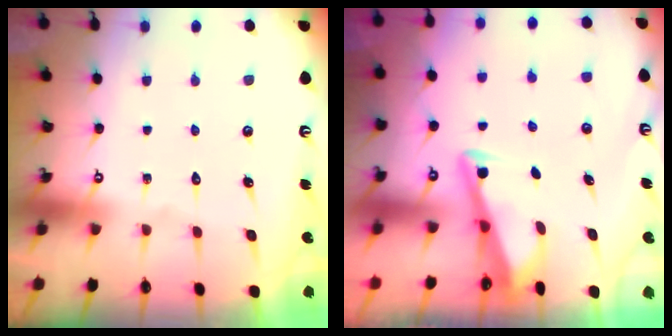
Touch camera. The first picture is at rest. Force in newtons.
{"total": 3.4, "press": 3.4, "slide": 0.4}